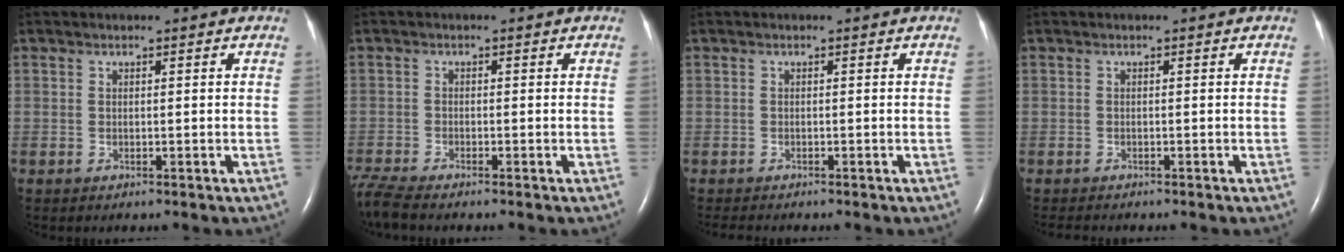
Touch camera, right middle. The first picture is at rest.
{"total": 3.6, "force": [-3.4, -0.4, 1.3], "torque": [-0.039, -0.018, -0.070]}
{"total": 1.8, "force": [-1.6, 0.1, 0.7], "torque": [-0.012, -0.005, -0.024]}
{"total": 1.6, "force": [-1.5, 0.2, 0.6], "torque": [-0.010, -0.005, -0.021]}